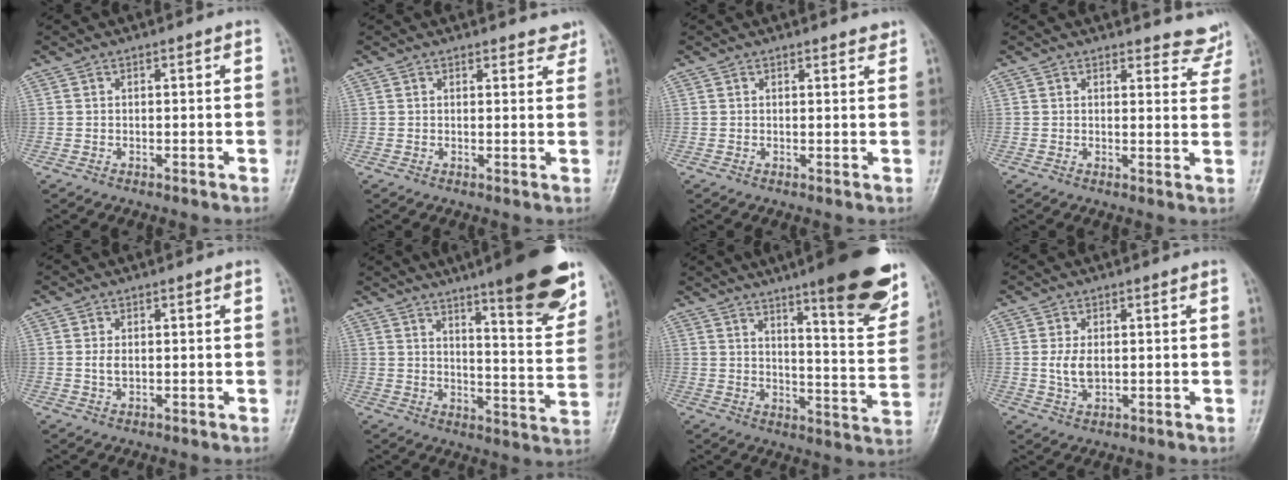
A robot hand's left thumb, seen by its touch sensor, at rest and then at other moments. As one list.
[{"total": 3.3, "force": [3.0, 1.2, 0.7], "torque": [0.015, -0.016, 0.022]}, {"total": 1.5, "force": [1.5, 0.3, 0.4], "torque": [-0.001, -0.010, 0.016]}, {"total": 6.0, "force": [5.7, 1.9, 0.2], "torque": [0.030, -0.041, 0.044]}, {"total": 1.9, "force": [0.4, 1.0, 1.6], "torque": [-0.030, 0.001, 0.010]}, {"total": 18.6, "force": [12.1, 3.1, 13.7], "torque": [-0.153, -0.071, 0.169]}, {"total": 20.4, "force": [13.2, 3.6, 15.1], "torque": [-0.171, -0.071, 0.183]}, {"total": 4.0, "force": [0.5, 2.2, 3.3], "torque": [-0.064, -0.007, 0.012]}]